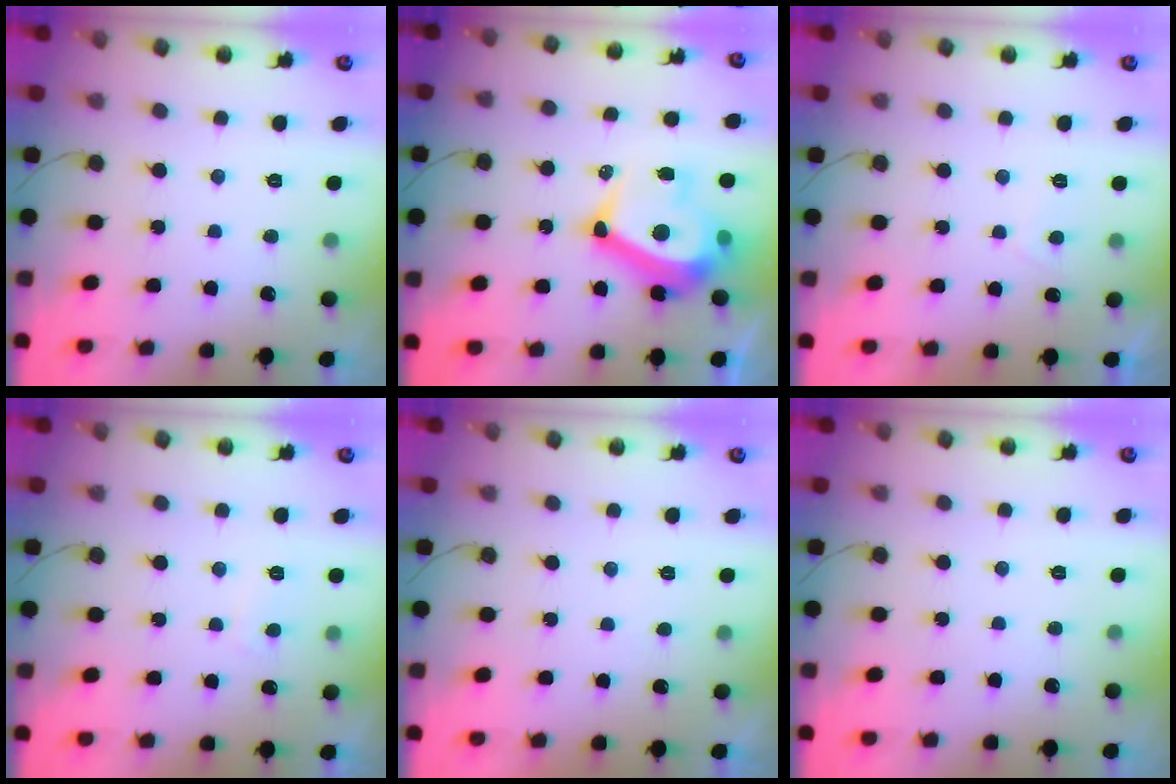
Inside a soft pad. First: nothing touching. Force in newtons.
{"total": 12.8, "press": 12.5, "slide": 2.9}
{"total": 1.5, "press": 1.3, "slide": 0.7}
{"total": 1.6, "press": 1.5, "slide": 0.6}
{"total": 0.7, "press": 0.5, "slide": 0.5}
{"total": 0.0}